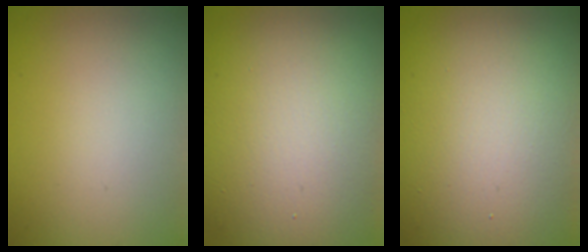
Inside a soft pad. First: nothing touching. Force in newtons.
{"total": 14.9, "press": 14.9, "slide": 1.1}
{"total": 17.5, "press": 17.4, "slide": 0.7}